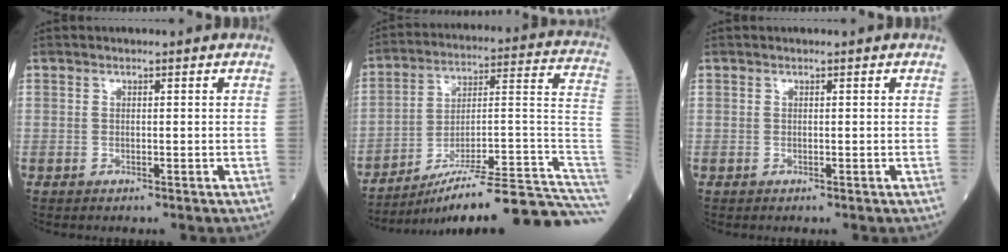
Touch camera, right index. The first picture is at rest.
{"total": 24.4, "force": [-19.3, 1.0, 14.9], "torque": [-0.122, 0.032, -0.285]}
{"total": 0.0}